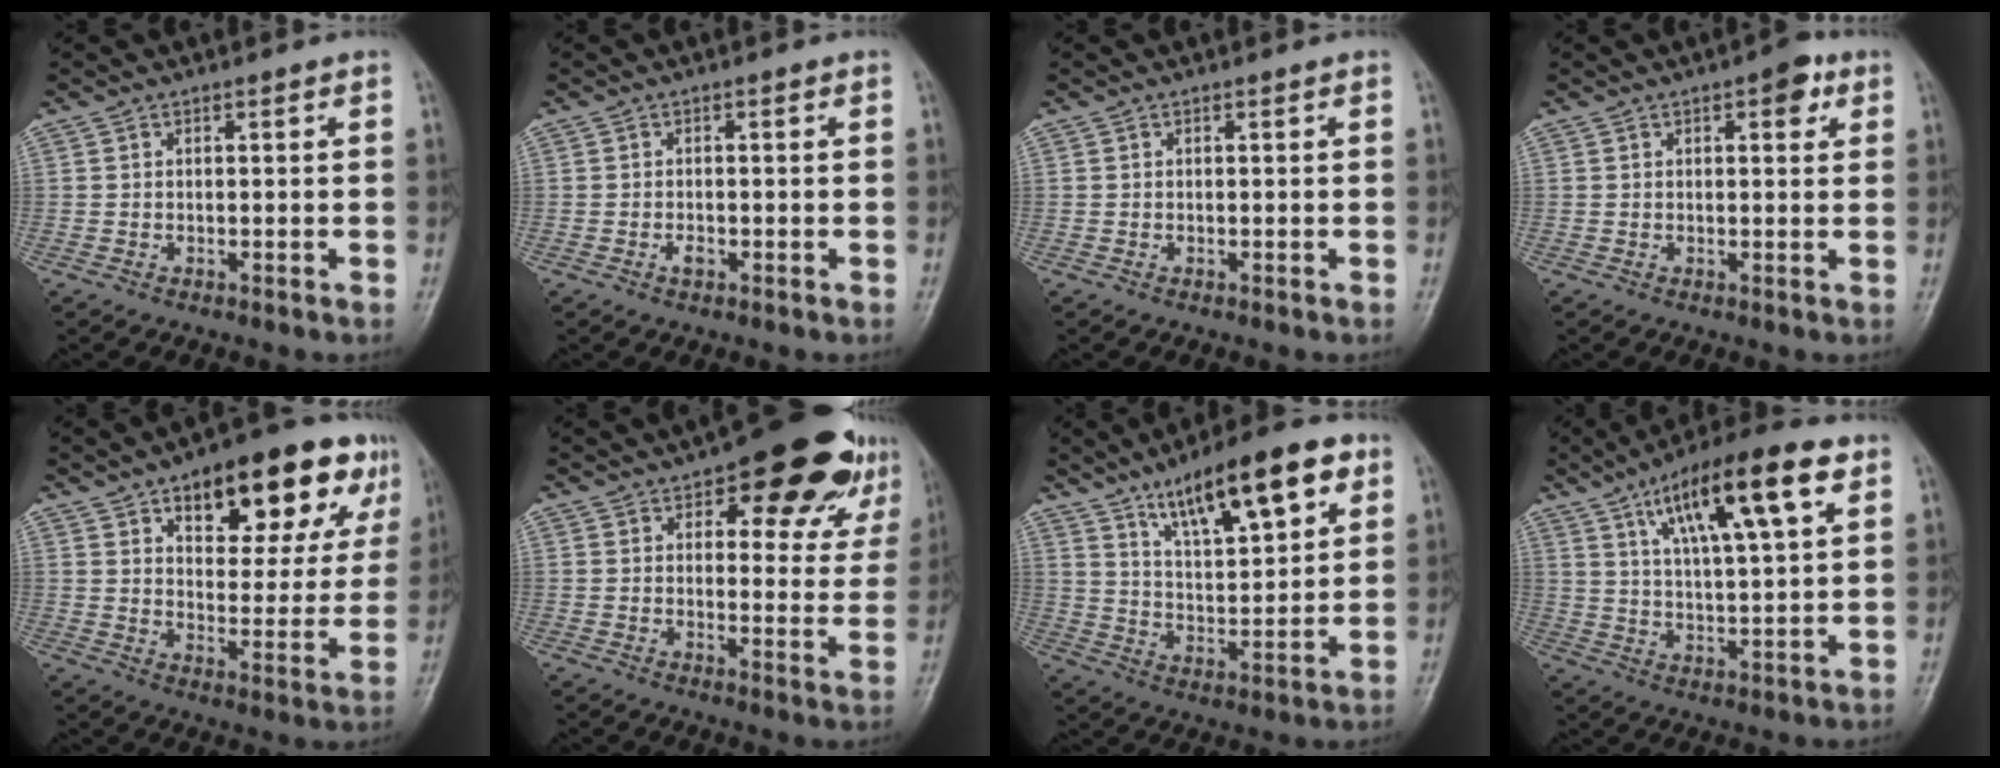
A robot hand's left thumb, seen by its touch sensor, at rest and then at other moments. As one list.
[{"total": 1.4, "force": [-0.6, 0.8, 1.0], "torque": [-0.014, 0.000, -0.012]}, {"total": 0.0}, {"total": 4.3, "force": [2.0, 1.9, 3.2], "torque": [-0.028, -0.001, 0.019]}, {"total": 21.3, "force": [11.4, 9.0, 15.6], "torque": [-0.168, -0.023, 0.163]}, {"total": 17.4, "force": [10.2, 7.4, 12.1], "torque": [-0.104, -0.033, 0.127]}, {"total": 17.6, "force": [9.8, 5.7, 13.4], "torque": [-0.183, -0.034, 0.160]}, {"total": 17.9, "force": [8.6, 4.8, 14.9], "torque": [-0.230, -0.015, 0.144]}]